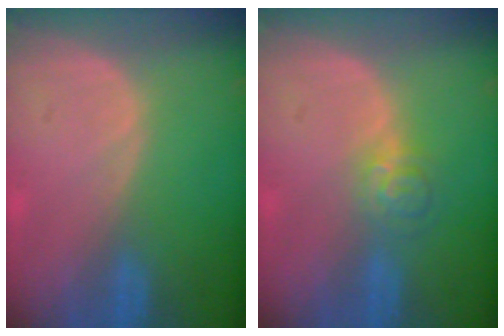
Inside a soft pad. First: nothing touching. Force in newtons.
{"total": 3.9, "press": 3.6, "slide": 1.6}